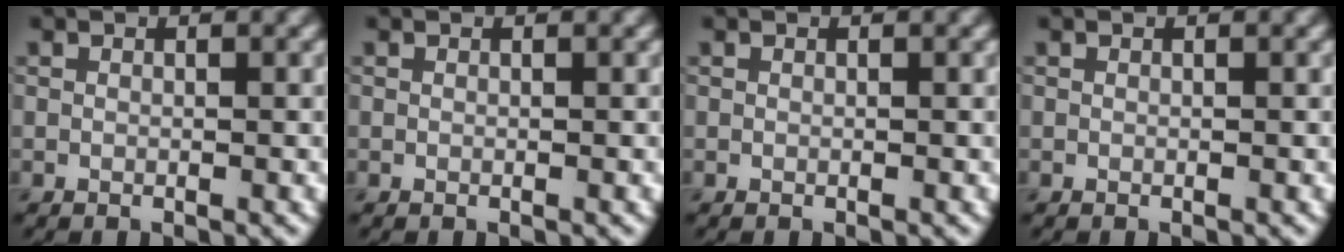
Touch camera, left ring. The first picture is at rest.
{"total": 0.0}
{"total": 0.0}
{"total": 0.0}